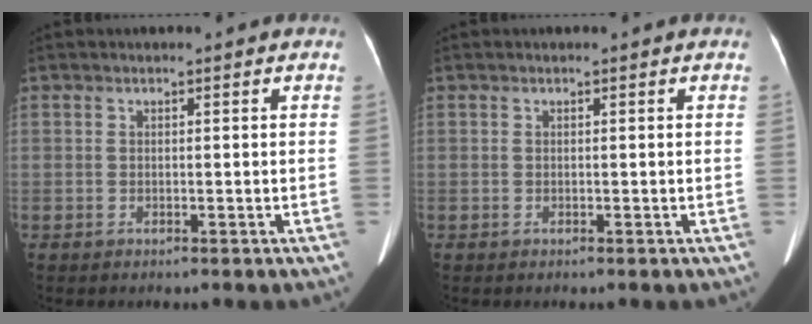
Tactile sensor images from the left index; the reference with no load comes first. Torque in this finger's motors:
{"motor_torque": [0.00, 0.00, 0.00, 0.00]}